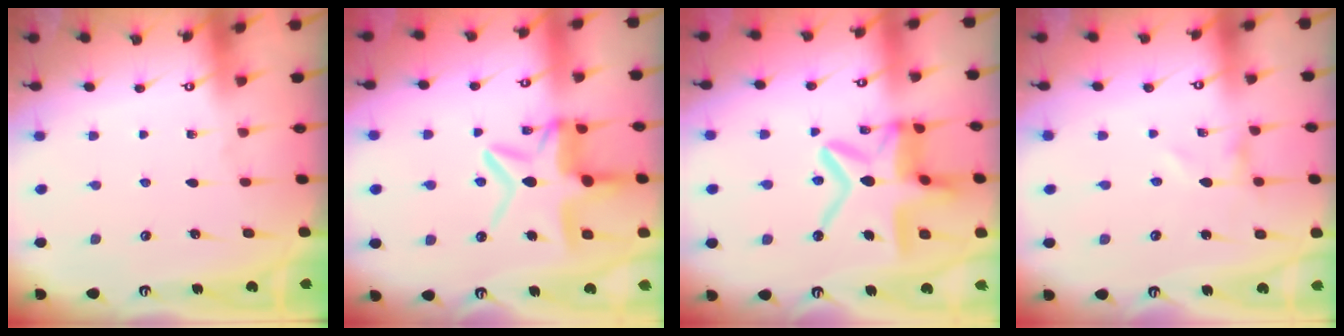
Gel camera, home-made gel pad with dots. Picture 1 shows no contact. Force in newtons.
{"total": 13.0, "press": 13.0, "slide": 1.1}
{"total": 17.3, "press": 17.2, "slide": 1.6}
{"total": 0.0}